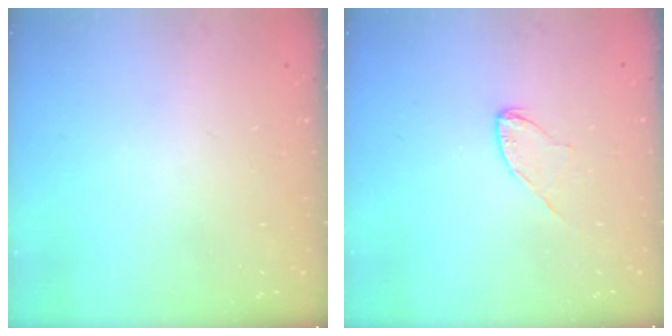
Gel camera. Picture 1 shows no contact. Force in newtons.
{"total": 5.9, "press": 5.9, "slide": 0.5}